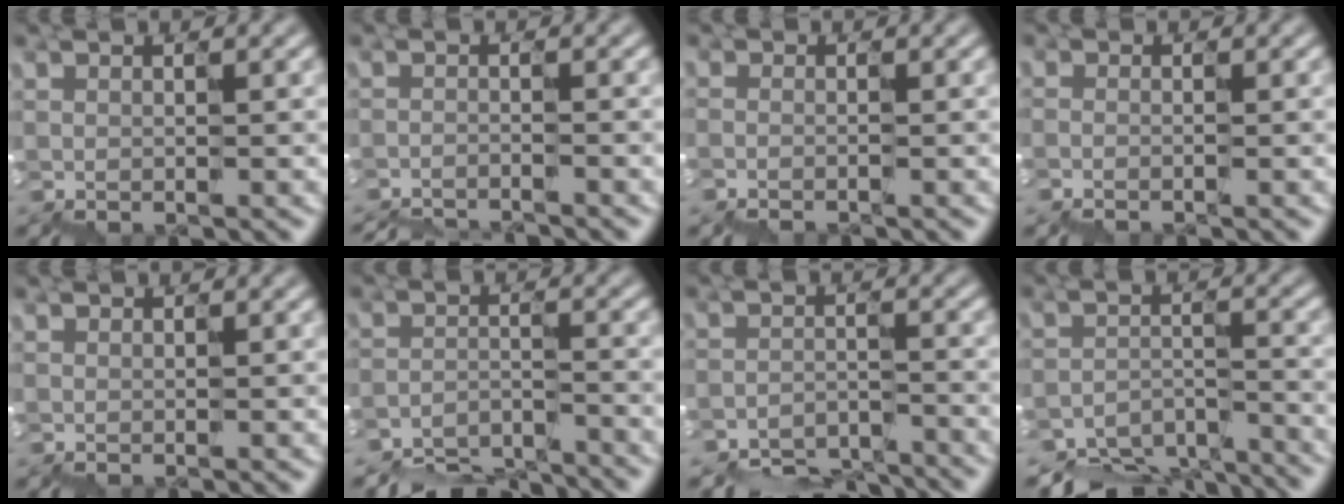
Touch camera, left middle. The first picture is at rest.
{"total": 5.4, "force": [-5.3, 0.4, 0.9], "torque": [0.000, -0.022, -0.075]}
{"total": 1.6, "force": [-1.6, -0.2, -0.2], "torque": [0.008, -0.021, -0.028]}
{"total": 1.4, "force": [-1.3, -0.3, -0.3], "torque": [0.011, -0.020, -0.025]}
{"total": 0.0}
{"total": 6.8, "force": [-6.8, 0.4, -0.1], "torque": [-0.009, -0.023, -0.115]}
{"total": 6.4, "force": [-6.3, 0.8, 0.5], "torque": [-0.021, -0.026, -0.099]}
{"total": 8.8, "force": [-8.6, 1.7, 1.0], "torque": [-0.036, -0.008, -0.124]}